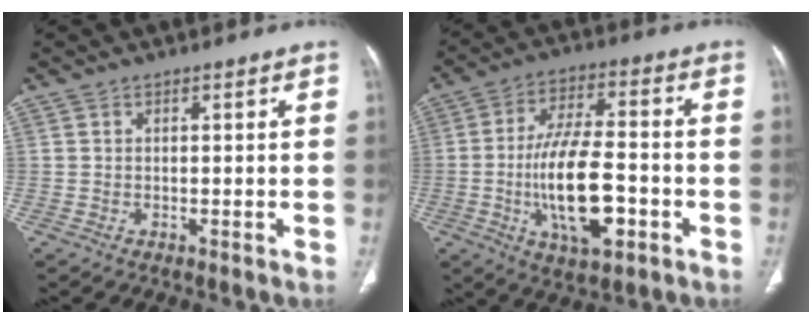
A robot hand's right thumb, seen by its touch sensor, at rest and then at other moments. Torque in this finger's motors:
{"motor_torque": [2.18, 2.82, 1.99, -0.76, 0.70]}